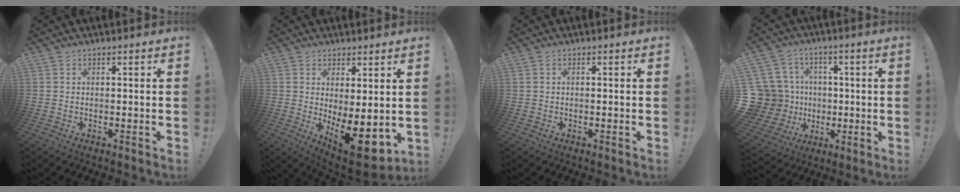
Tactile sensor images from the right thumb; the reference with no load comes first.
{"total": 10.0, "force": [-1.1, 3.5, 9.3], "torque": [-0.100, -0.016, -0.005]}
{"total": 0.5, "force": [-0.4, 0.1, 0.4], "torque": [-0.010, 0.001, -0.006]}
{"total": 18.2, "force": [-0.6, 16.2, 8.2], "torque": [-0.177, 0.006, 0.028]}